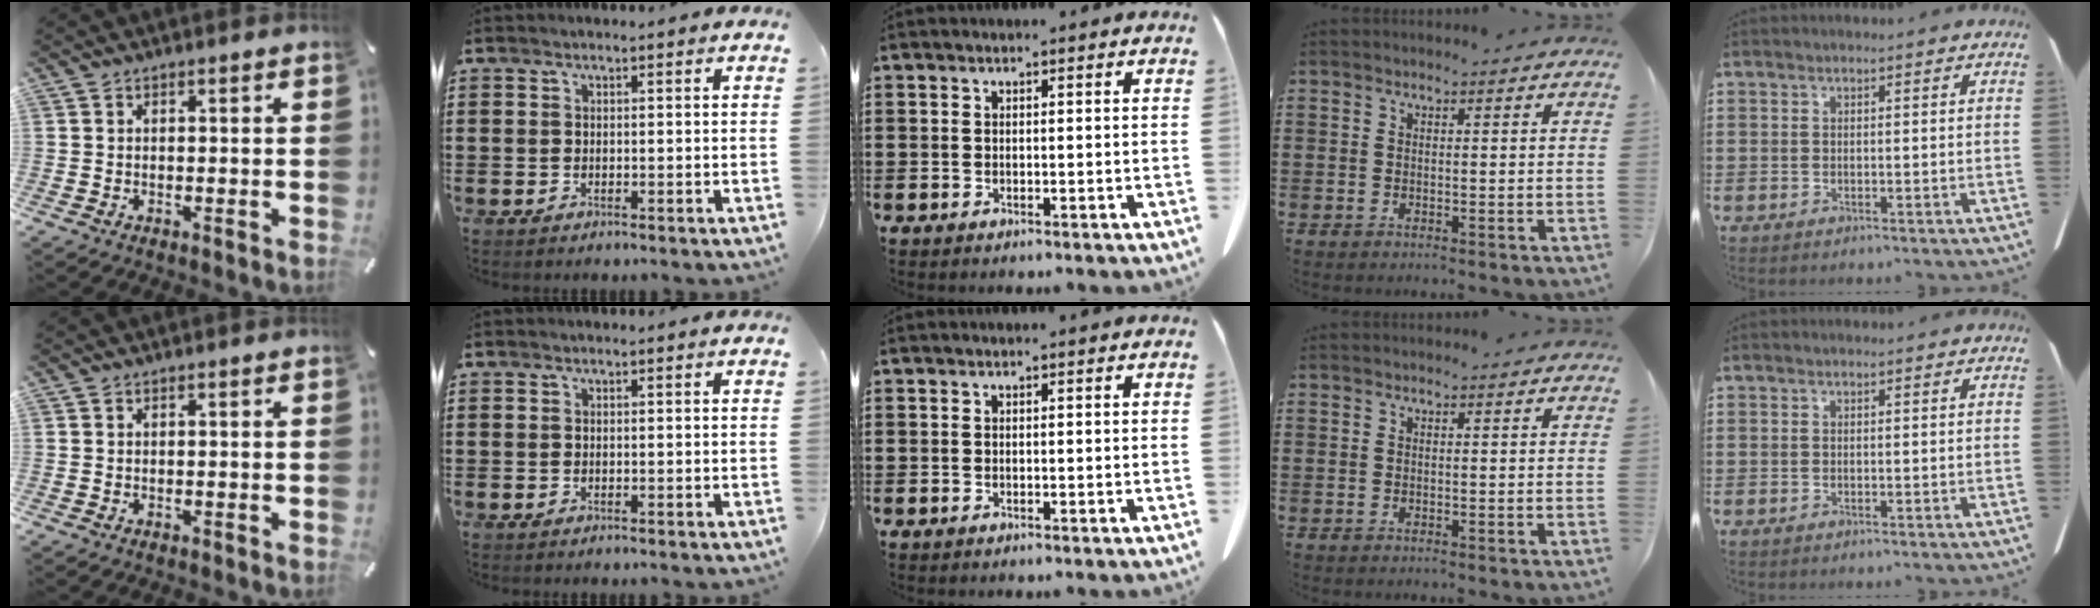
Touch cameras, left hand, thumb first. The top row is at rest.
{}